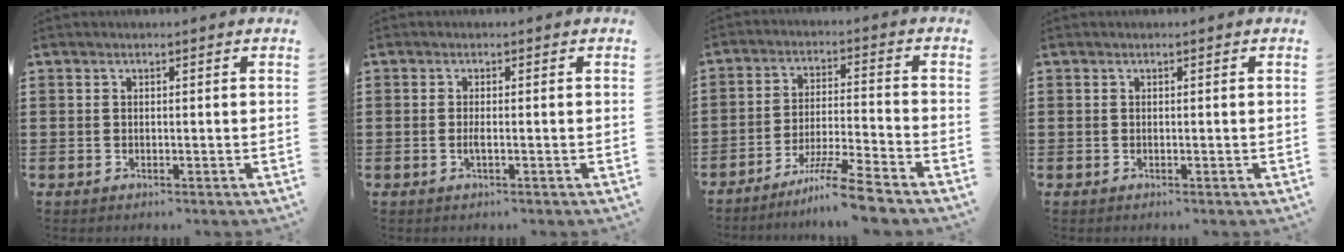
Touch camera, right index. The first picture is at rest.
{"total": 1.3, "force": [-0.4, 0.0, 1.2], "torque": [-0.024, -0.004, -0.007]}
{"total": 8.1, "force": [-6.8, -0.5, 4.5], "torque": [-0.085, -0.006, -0.131]}
{"total": 0.0}